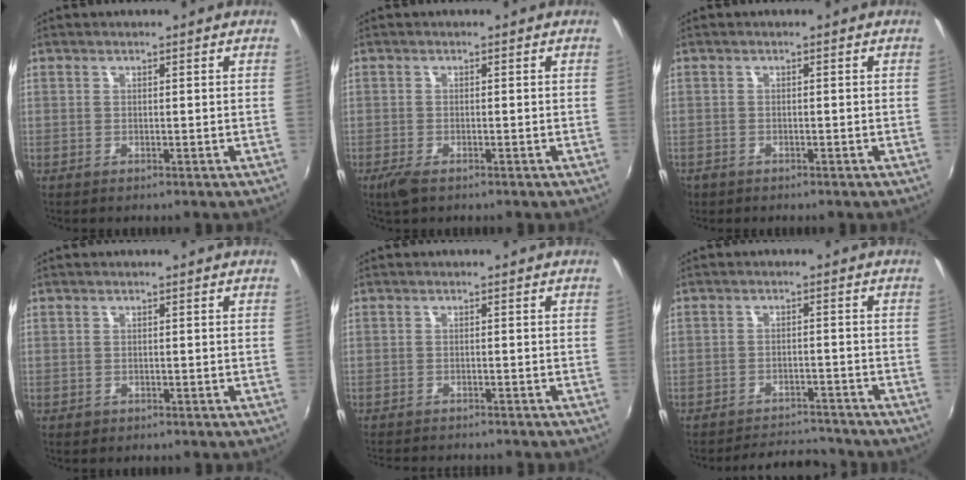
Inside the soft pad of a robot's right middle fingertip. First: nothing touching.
{"total": 2.9, "force": [-1.9, 1.0, 1.9], "torque": [-0.043, -0.009, -0.037]}
{"total": 1.8, "force": [-1.1, 1.3, 0.5], "torque": [-0.015, -0.005, -0.020]}
{"total": 1.0, "force": [-0.6, 0.8, 0.2], "torque": [-0.006, -0.002, -0.006]}
{"total": 5.6, "force": [-5.2, 0.8, 1.8], "torque": [-0.047, -0.016, -0.080]}
{"total": 7.2, "force": [-6.9, 1.5, 0.9], "torque": [-0.033, 0.014, -0.096]}